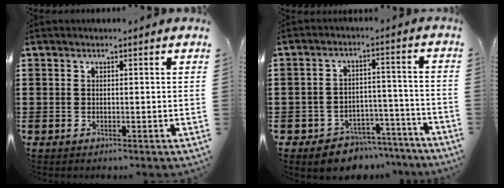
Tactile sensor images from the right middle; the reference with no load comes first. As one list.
[{"total": 5.7, "force": [-5.4, 1.8, 0.4], "torque": [-0.006, 0.025, -0.109]}]